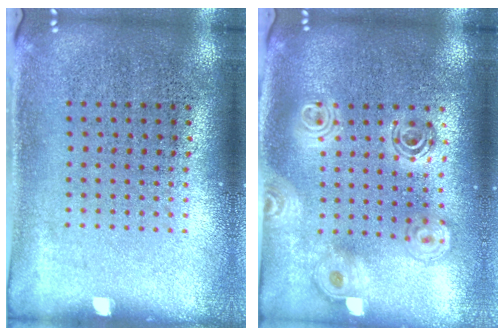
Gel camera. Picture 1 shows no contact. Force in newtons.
{"total": 2.0, "press": 1.7, "slide": 1.1}